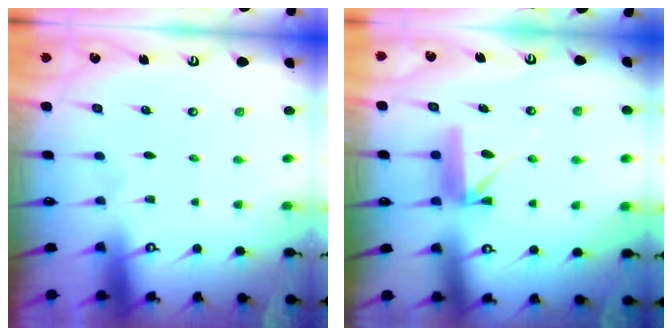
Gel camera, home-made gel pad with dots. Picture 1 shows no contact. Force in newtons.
{"total": 8.7, "press": 8.7, "slide": 0.5}